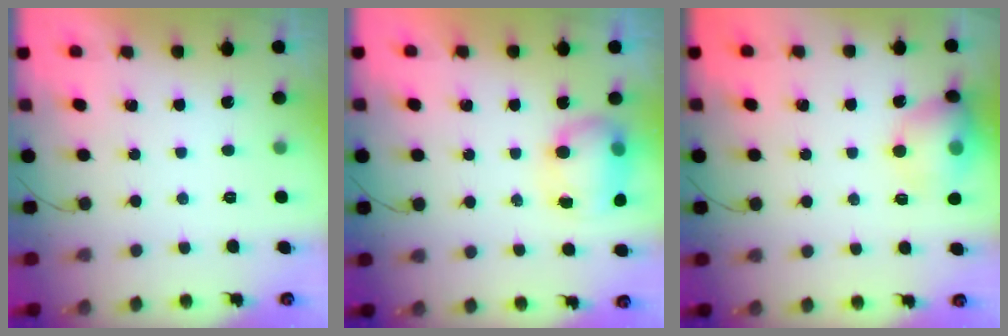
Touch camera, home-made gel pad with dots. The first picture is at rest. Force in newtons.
{"total": 8.6, "press": 8.5, "slide": 0.7}
{"total": 12.0, "press": 11.9, "slide": 1.8}